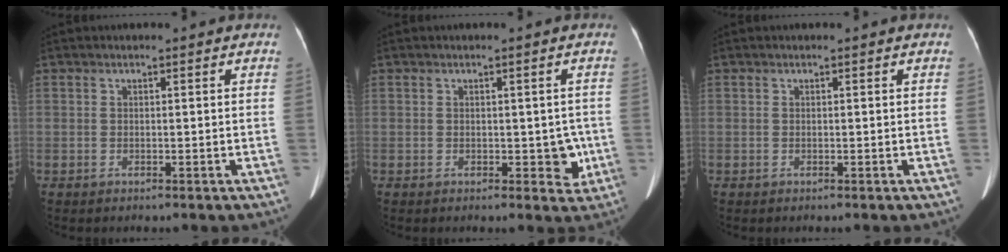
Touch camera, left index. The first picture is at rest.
{"total": 3.4, "force": [-0.5, 2.2, 2.6], "torque": [-0.022, 0.008, 0.000]}
{"total": 0.0}